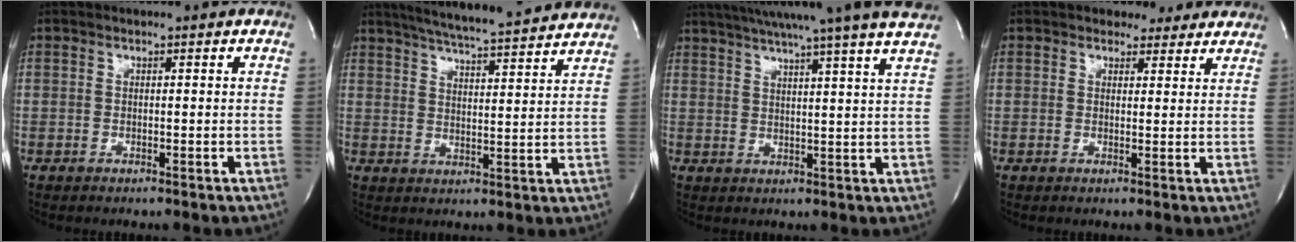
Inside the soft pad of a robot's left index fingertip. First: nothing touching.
{"total": 16.2, "force": [14.6, 0.3, 7.1], "torque": [-0.121, 0.005, 0.200]}
{"total": 20.7, "force": [17.7, -1.7, 10.7], "torque": [-0.181, -0.019, 0.231]}
{"total": 3.8, "force": [3.2, 2.0, 0.4], "torque": [0.001, -0.001, 0.030]}